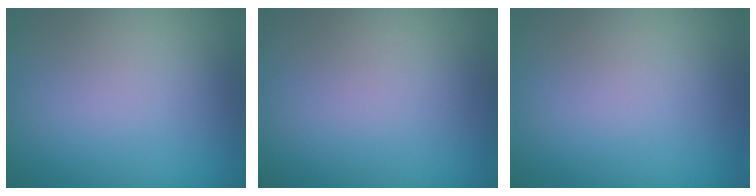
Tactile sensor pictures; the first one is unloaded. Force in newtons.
{"total": 0.0}
{"total": 0.0}